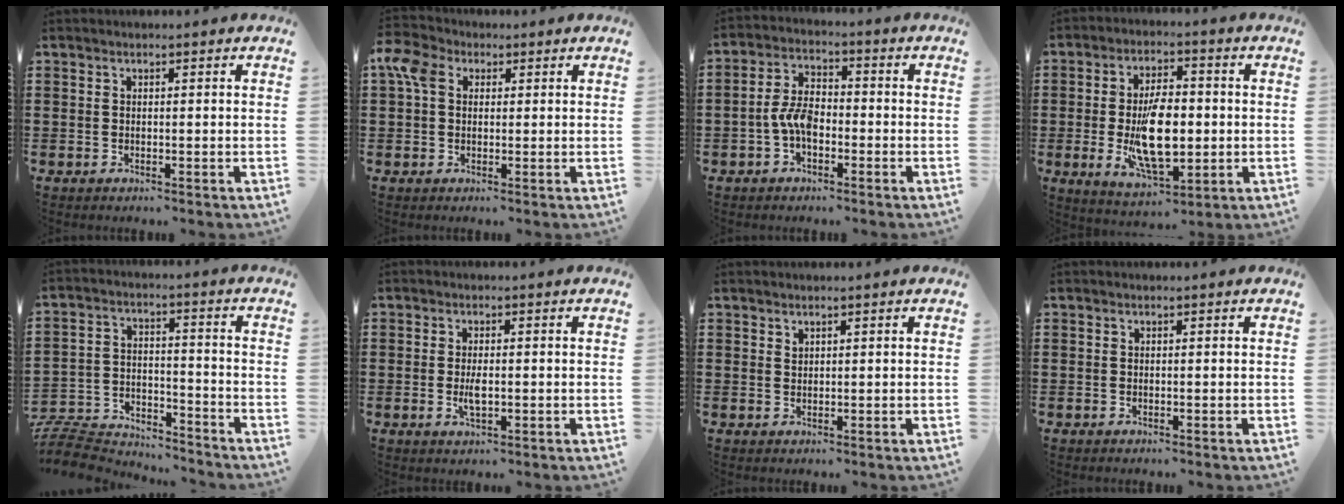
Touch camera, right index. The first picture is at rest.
{"total": 5.7, "force": [2.2, 4.2, 3.1], "torque": [-0.083, 0.015, 0.040]}
{"total": 5.6, "force": [-1.9, 2.9, 4.4], "torque": [-0.111, -0.004, -0.043]}
{"total": 11.5, "force": [-1.1, 5.2, 10.2], "torque": [-0.193, -0.013, -0.020]}
{"total": 8.3, "force": [-8.0, 1.7, 1.3], "torque": [-0.044, 0.014, -0.162]}
{"total": 3.8, "force": [-0.4, 1.3, 3.6], "torque": [-0.074, -0.005, -0.008]}
{"total": 0.9, "force": [0.8, 0.4, 0.1], "torque": [-0.003, 0.002, 0.016]}
{"total": 0.0}